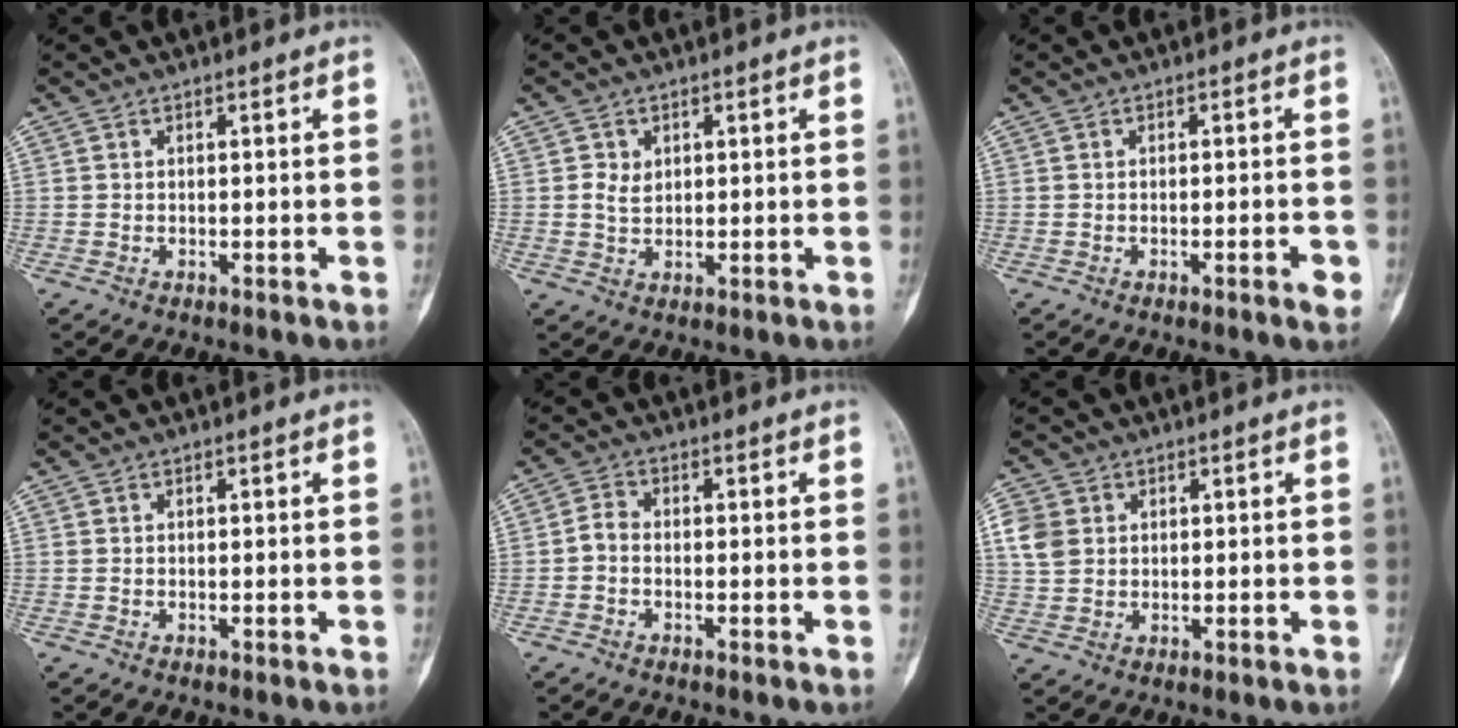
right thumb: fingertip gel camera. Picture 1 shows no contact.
{"total": 2.6, "force": [0.7, 2.1, 1.4], "torque": [-0.015, -0.003, 0.015]}
{"total": 2.6, "force": [-1.1, 0.5, 2.3], "torque": [-0.032, 0.003, -0.014]}
{"total": 0.0}
{"total": 2.5, "force": [-0.8, 1.7, 1.7], "torque": [-0.030, 0.011, -0.025]}
{"total": 5.5, "force": [1.4, 4.6, 2.7], "torque": [-0.046, 0.003, 0.028]}